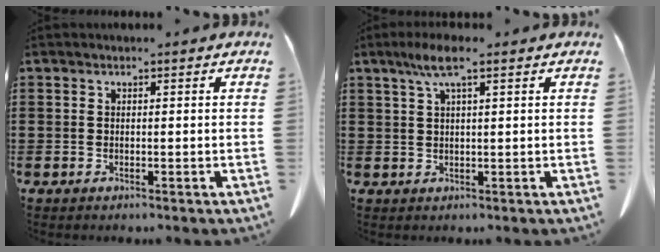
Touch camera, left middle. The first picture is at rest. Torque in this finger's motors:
{"motor_torque": [0.97, 0.16, 0.15, 0.08]}